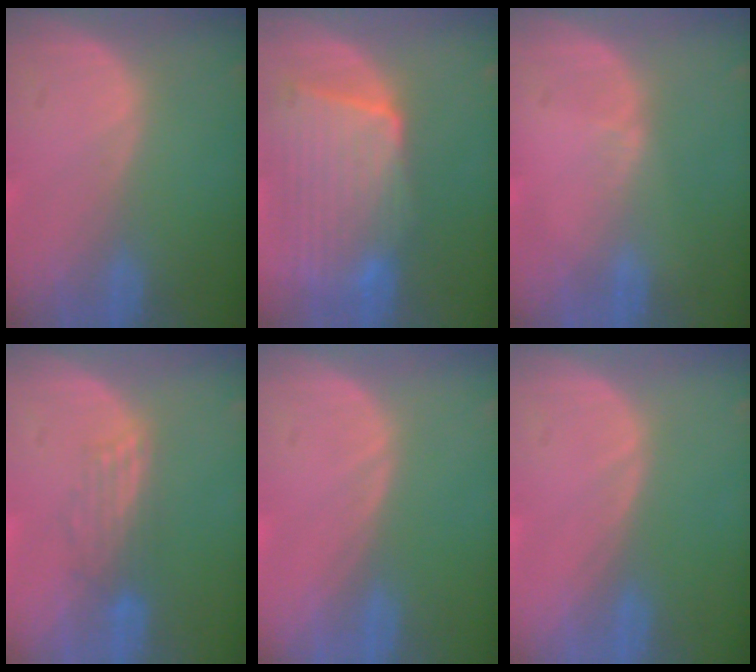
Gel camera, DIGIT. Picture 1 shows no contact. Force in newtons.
{"total": 10.1, "press": 9.0, "slide": 4.5}
{"total": 0.6, "press": 0.6, "slide": 0.2}
{"total": 2.7, "press": 2.7, "slide": 0.4}
{"total": 0.0}
{"total": 0.0}